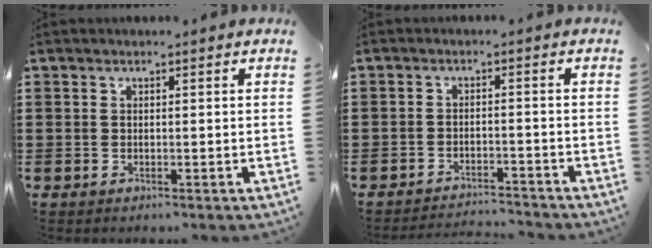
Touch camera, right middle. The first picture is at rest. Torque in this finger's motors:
{"motor_torque": [0.02, -0.02, 0.00, 0.00]}